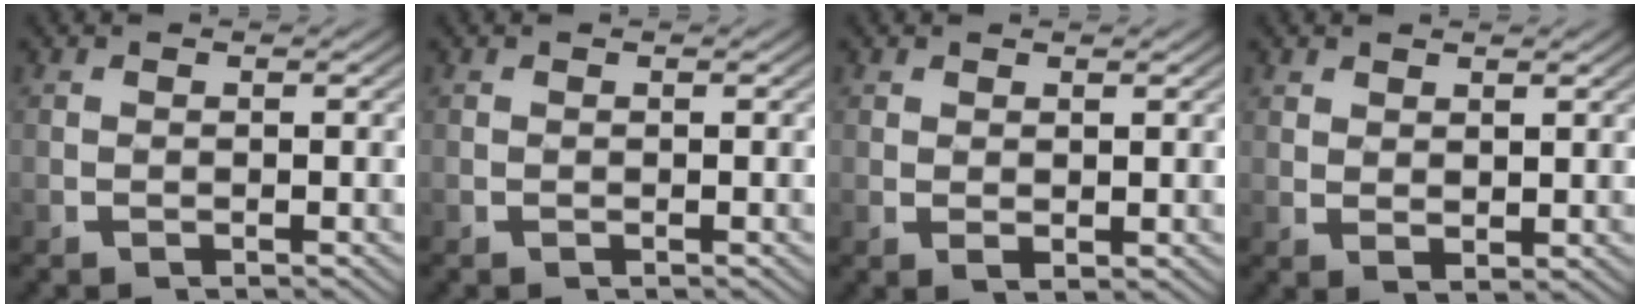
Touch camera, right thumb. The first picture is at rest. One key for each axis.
{"total": 0.0}
{"total": 1.0, "fx": 0.8, "fy": 0.2, "fz": 0.5, "tx": -0.010, "ty": -0.004, "tz": 0.023}
{"total": 1.5, "fx": 1.4, "fy": 0.3, "fz": 0.5, "tx": -0.008, "ty": -0.004, "tz": 0.036}